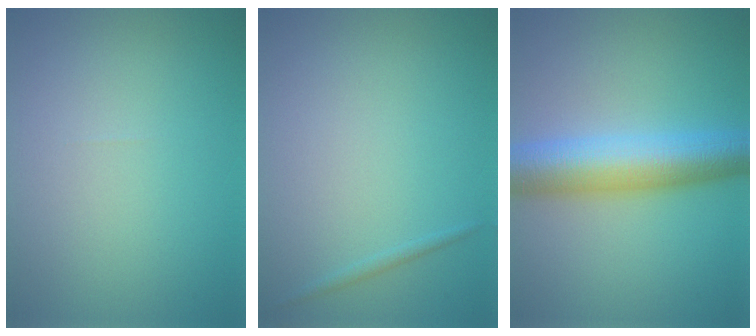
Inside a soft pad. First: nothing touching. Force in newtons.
{"total": 0.6, "press": 0.6, "slide": 0.0}
{"total": 7.9, "press": 7.9, "slide": 0.1}